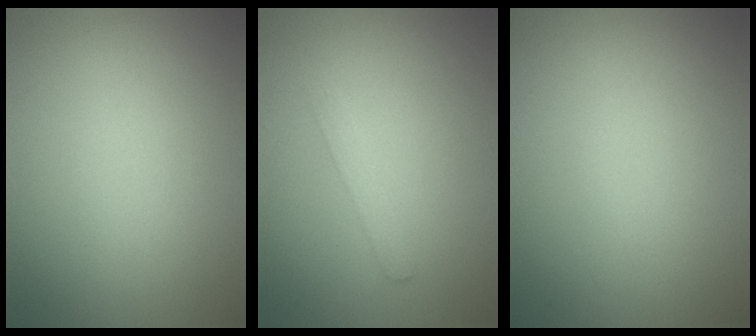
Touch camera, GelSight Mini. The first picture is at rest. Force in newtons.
{"total": 1.2, "press": 1.2, "slide": 0.0}
{"total": 0.0}